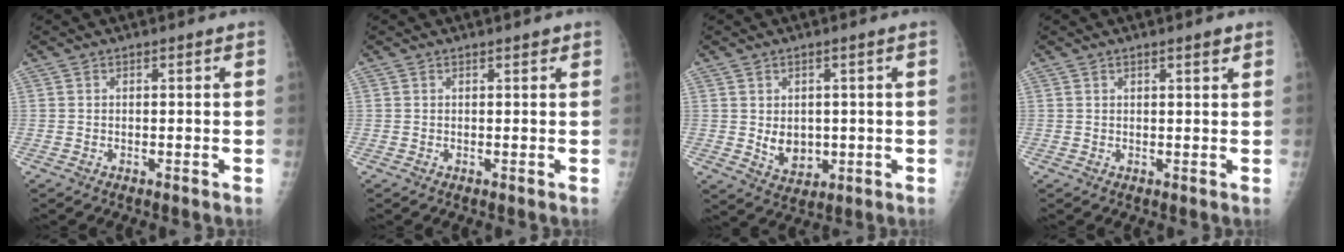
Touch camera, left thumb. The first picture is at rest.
{"total": 0.8, "force": [0.6, 0.3, 0.5], "torque": [-0.006, -0.002, 0.006]}
{"total": 5.5, "force": [0.0, 4.1, 3.6], "torque": [-0.034, -0.010, 0.016]}
{"total": 1.6, "force": [1.1, 0.3, 1.2], "torque": [-0.015, -0.005, 0.016]}